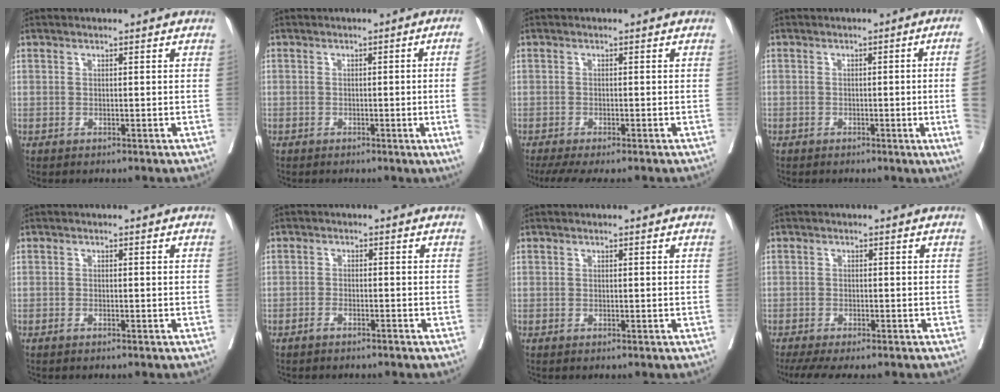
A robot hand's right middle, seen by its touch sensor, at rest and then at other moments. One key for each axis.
{"total": 6.5, "fx": -1.0, "fy": -2.1, "fz": 6.1, "tx": -0.059, "ty": -0.012, "tz": -0.013}
{"total": 6.2, "fx": -4.9, "fy": 1.2, "fz": 3.5, "tx": -0.050, "ty": -0.013, "tz": -0.080}
{"total": 7.6, "fx": -1.2, "fy": -2.1, "fz": 7.2, "tx": -0.067, "ty": -0.013, "tz": -0.017}
{"total": 0.5, "fx": -0.4, "fy": 0.1, "fz": 0.3, "tx": -0.011, "ty": -0.001, "tz": -0.008}
{"total": 1.4, "fx": -1.2, "fy": 0.1, "fz": 0.7, "tx": -0.015, "ty": 0.001, "tz": -0.021}
{"total": 0.0}
{"total": 7.4, "fx": -6.1, "fy": 1.5, "fz": 4.0, "tx": -0.057, "ty": -0.010, "tz": -0.096}